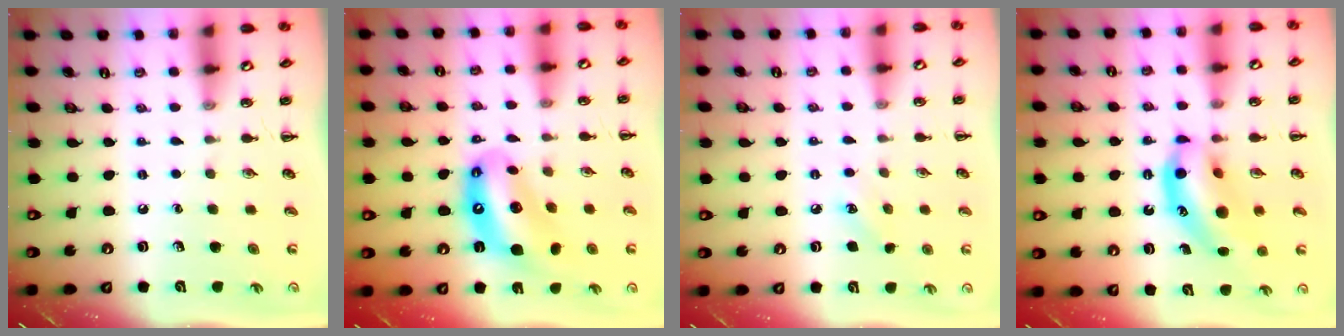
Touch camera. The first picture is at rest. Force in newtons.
{"total": 13.0, "press": 12.4, "slide": 3.9}
{"total": 6.6, "press": 6.4, "slide": 1.9}
{"total": 13.0, "press": 12.6, "slide": 3.2}